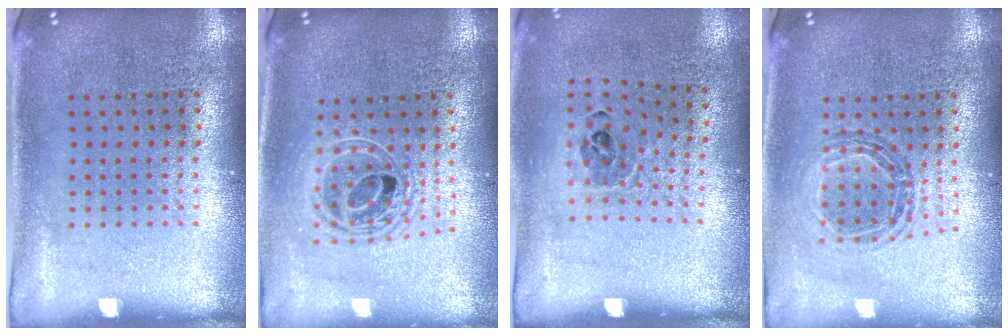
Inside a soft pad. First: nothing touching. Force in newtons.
{"total": 1.8, "press": 1.4, "slide": 1.1}
{"total": 0.9, "press": 0.8, "slide": 0.5}
{"total": 0.9, "press": 0.9, "slide": 0.2}